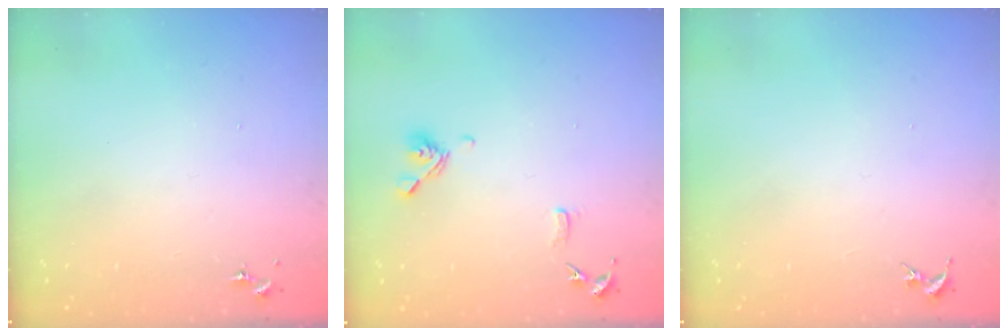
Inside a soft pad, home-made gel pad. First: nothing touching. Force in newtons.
{"total": 10.3, "press": 10.2, "slide": 1.8}
{"total": 0.0}